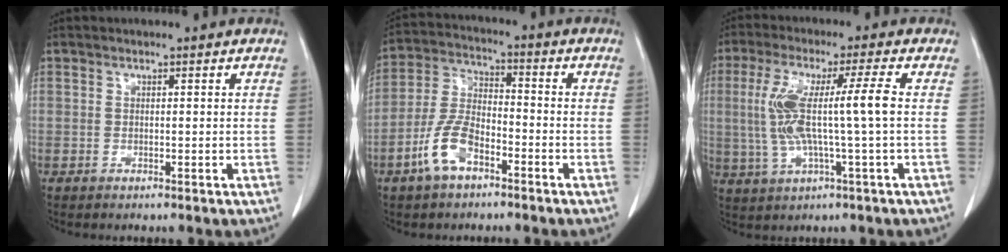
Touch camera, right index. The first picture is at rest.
{"total": 8.5, "force": [-4.6, 3.8, 6.0], "torque": [-0.136, 0.009, -0.091]}
{"total": 10.5, "force": [0.4, -0.4, 10.5], "torque": [-0.221, 0.012, 0.007]}